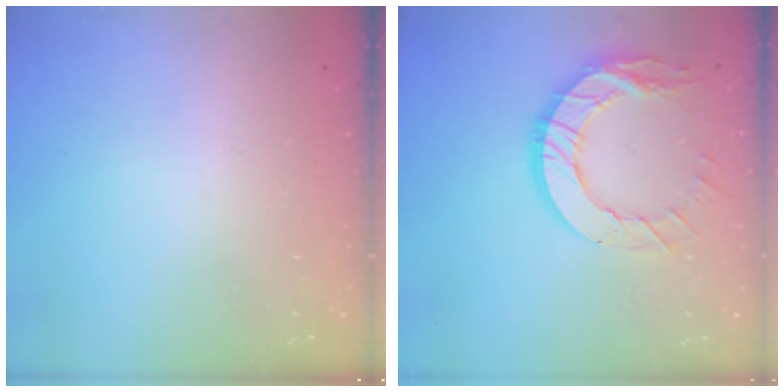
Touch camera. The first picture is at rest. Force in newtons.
{"total": 14.5, "press": 14.4, "slide": 1.2}